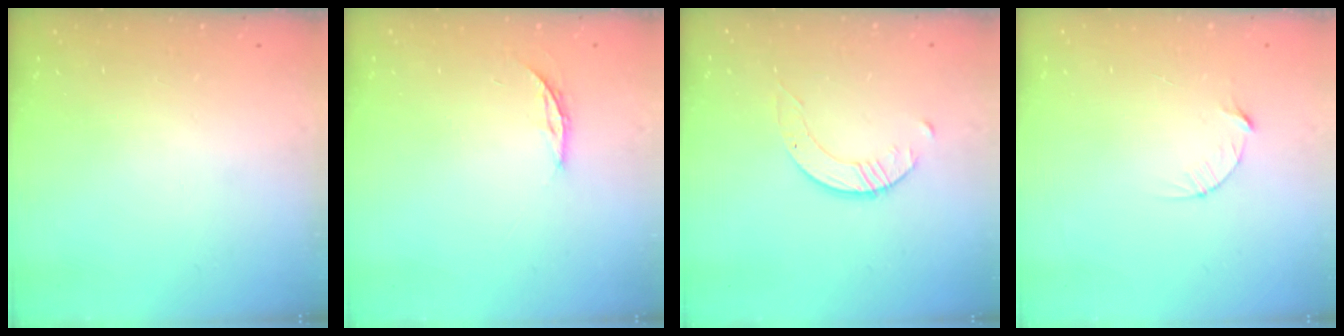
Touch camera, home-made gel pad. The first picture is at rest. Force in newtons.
{"total": 3.8, "press": 3.8, "slide": 0.3}
{"total": 2.6, "press": 2.6, "slide": 0.3}
{"total": 3.7, "press": 3.7, "slide": 0.4}